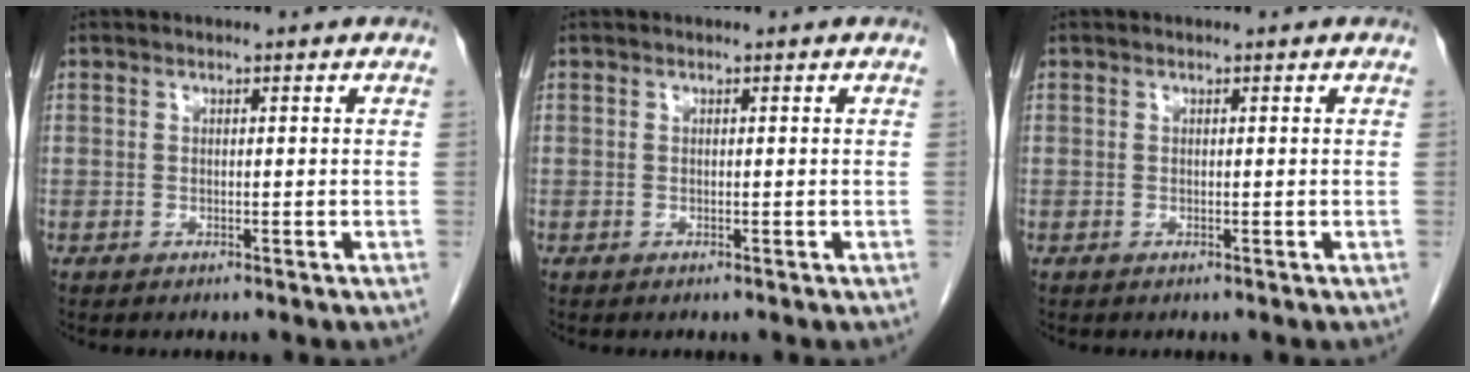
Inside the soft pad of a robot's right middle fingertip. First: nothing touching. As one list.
[{"total": 0.0}, {"total": 0.0}]